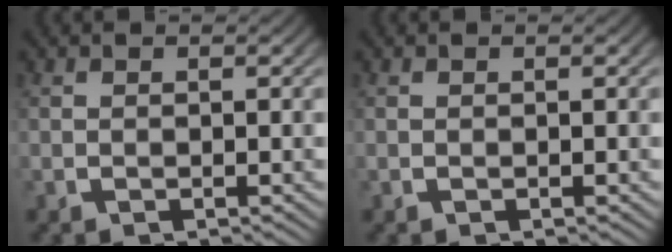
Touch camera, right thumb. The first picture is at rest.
{"total": 0.0}